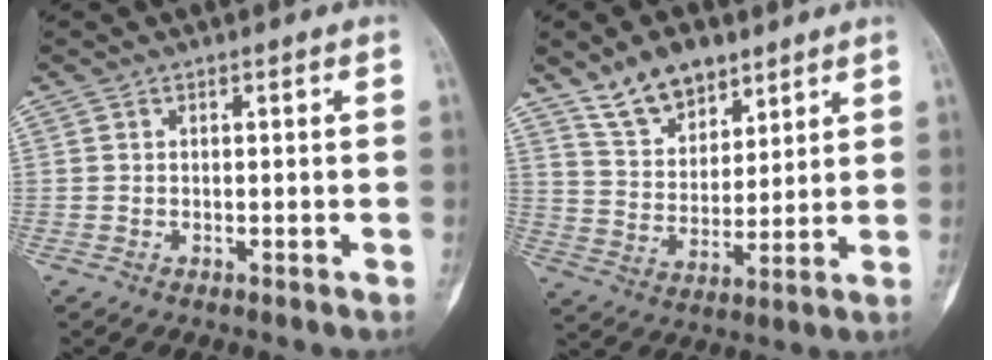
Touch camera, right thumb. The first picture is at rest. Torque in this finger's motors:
{"motor_torque": [-1.51, 1.07, 0.83, 0.65, -0.02]}